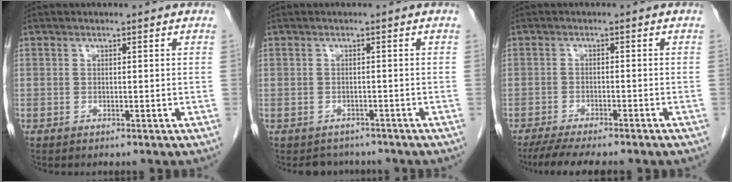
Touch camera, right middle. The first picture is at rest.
{"total": 3.2, "force": [-2.8, 1.4, -0.2], "torque": [-0.002, 0.003, -0.040]}
{"total": 9.9, "force": [-8.3, 1.1, 5.3], "torque": [-0.075, -0.014, -0.120]}